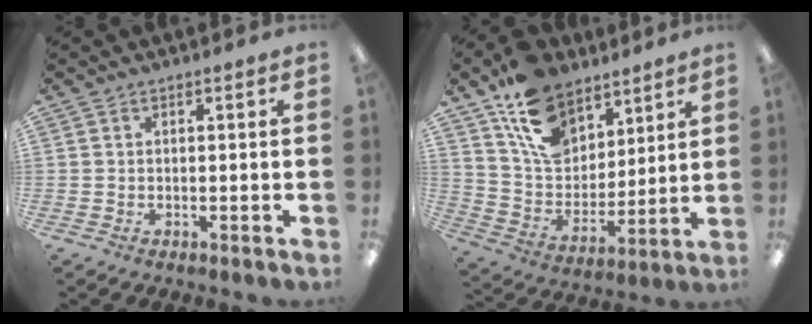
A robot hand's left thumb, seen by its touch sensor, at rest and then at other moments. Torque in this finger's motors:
{"motor_torque": [1.70, 1.13, 1.44, -1.38, 0.19]}